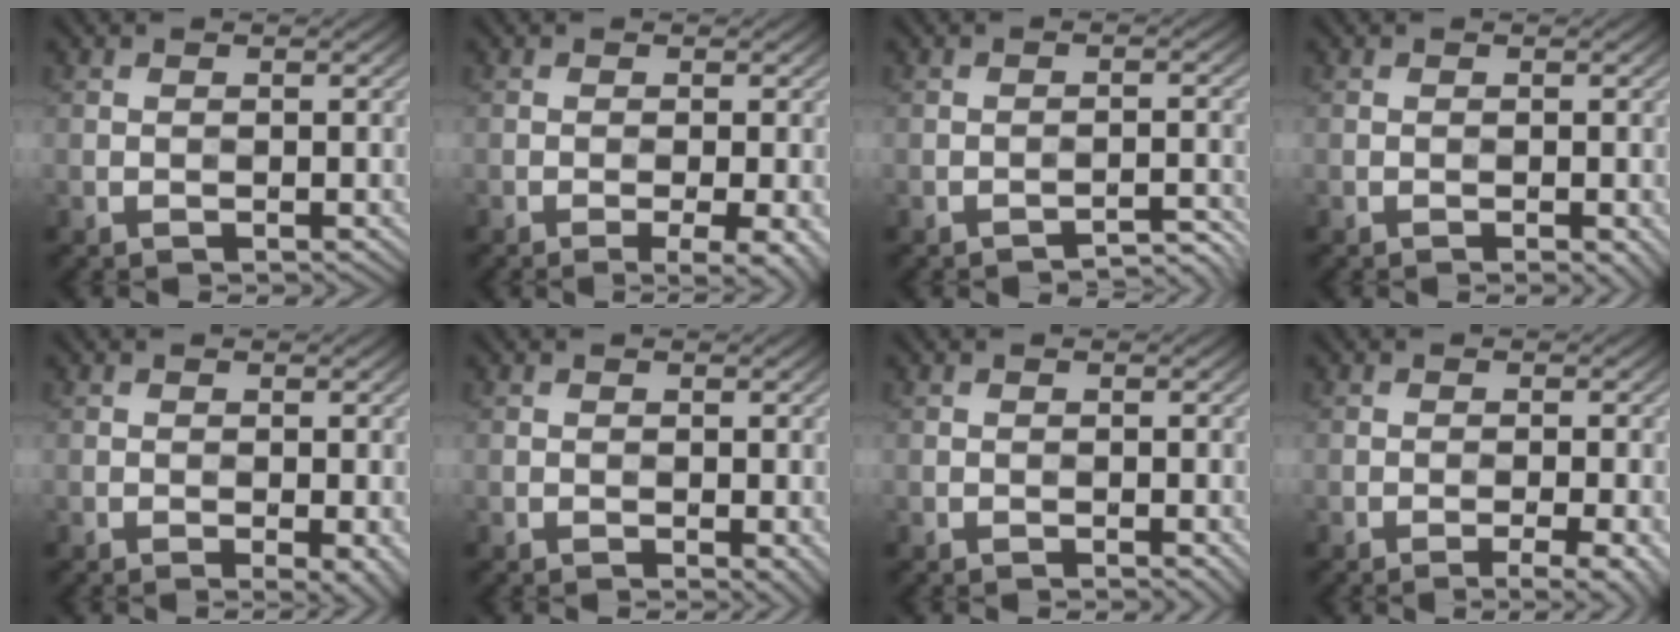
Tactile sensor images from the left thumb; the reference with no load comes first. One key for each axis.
{"total": 3.6, "fx": -1.3, "fy": 0.6, "fz": 3.3, "tx": -0.054, "ty": 0.002, "tz": -0.019}
{"total": 2.5, "fx": -2.3, "fy": 0.2, "fz": 1.0, "tx": -0.005, "ty": 0.012, "tz": -0.032}
{"total": 1.0, "fx": -0.3, "fy": 0.2, "fz": 0.9, "tx": -0.014, "ty": -0.001, "tz": -0.004}
{"total": 2.1, "fx": -0.5, "fy": 0.5, "fz": 1.9, "tx": -0.028, "ty": -0.006, "tz": -0.006}
{"total": 1.4, "fx": -0.1, "fy": 0.7, "fz": 1.2, "tx": -0.018, "ty": -0.007, "tz": 0.001}
{"total": 0.5, "fx": 0.0, "fy": 0.1, "fz": 0.5, "tx": -0.011, "ty": -0.002, "tz": -0.001}
{"total": 3.6, "fx": -1.7, "fy": 0.6, "fz": 3.2, "tx": -0.044, "ty": 0.005, "tz": -0.026}